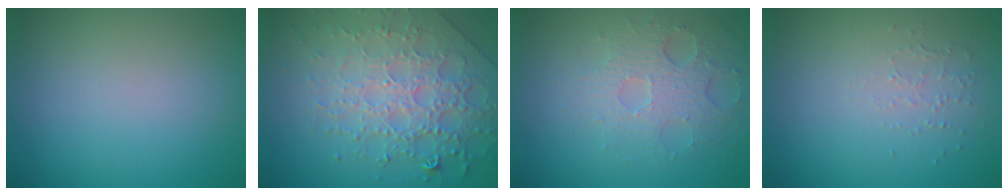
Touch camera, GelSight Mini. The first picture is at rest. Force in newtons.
{"total": 7.9, "press": 5.6, "slide": 5.6}
{"total": 3.6, "press": 3.3, "slide": 1.5}
{"total": 0.8, "press": 0.5, "slide": 0.6}